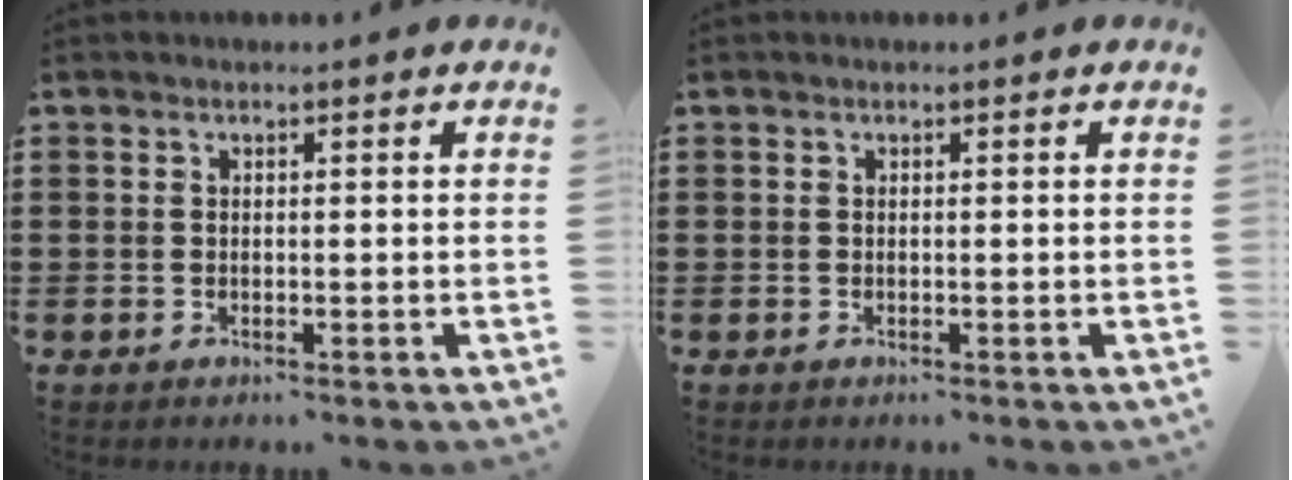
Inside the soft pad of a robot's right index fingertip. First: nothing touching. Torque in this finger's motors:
{"motor_torque": [0.00, 0.00, 0.00, 0.00]}